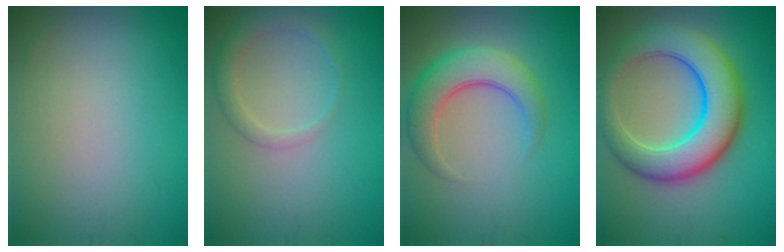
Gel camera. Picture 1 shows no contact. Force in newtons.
{"total": 2.3, "press": 2.3, "slide": 0.2}
{"total": 5.1, "press": 5.1, "slide": 0.1}
{"total": 9.4, "press": 9.4, "slide": 0.2}